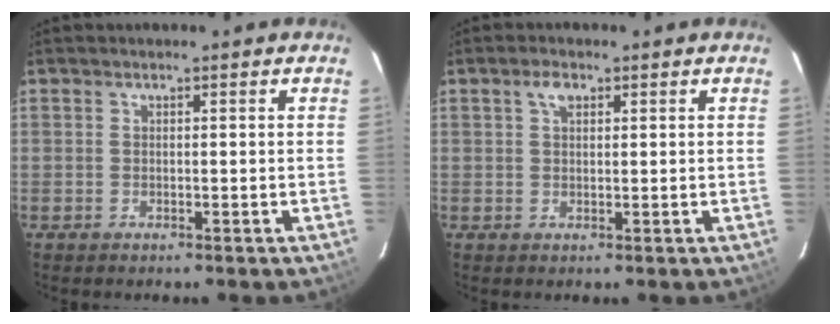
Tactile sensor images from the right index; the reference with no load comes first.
{"total": 2.3, "force": [1.1, 1.3, 1.6], "torque": [-0.028, 0.009, 0.019]}